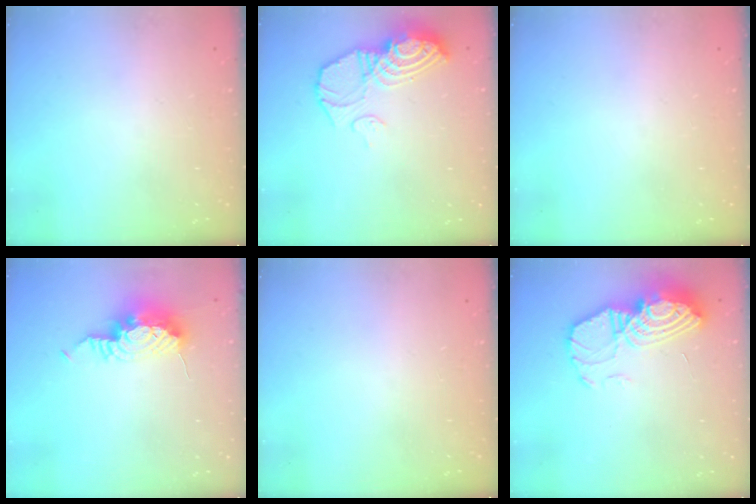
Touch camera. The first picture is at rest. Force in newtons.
{"total": 13.2, "press": 13.1, "slide": 1.2}
{"total": 0.0}
{"total": 16.0, "press": 12.5, "slide": 10.1}
{"total": 0.0}
{"total": 16.1, "press": 16.0, "slide": 1.8}